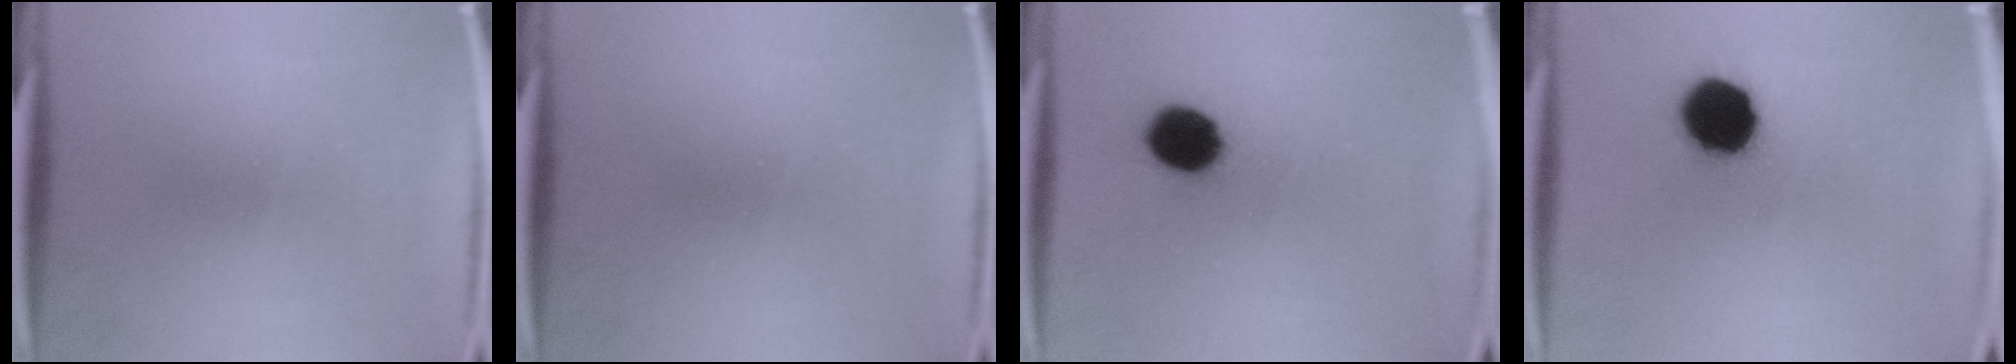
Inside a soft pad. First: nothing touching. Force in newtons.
{"total": 0.0}
{"total": 9.9}
{"total": 14.1}